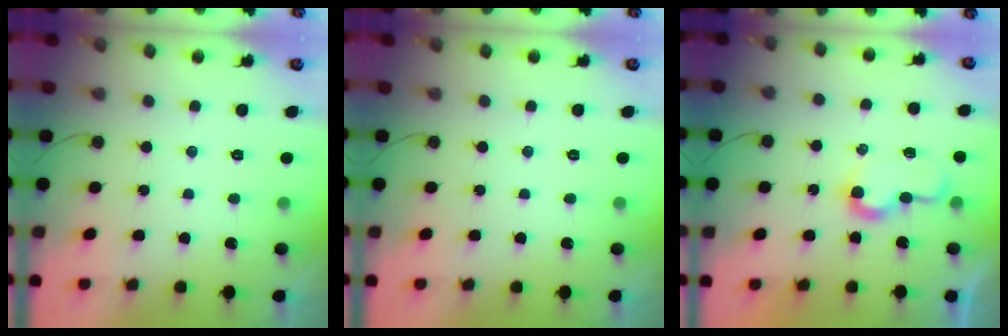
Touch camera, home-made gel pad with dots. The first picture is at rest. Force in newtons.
{"total": 0.0}
{"total": 6.1, "press": 6.1, "slide": 0.7}